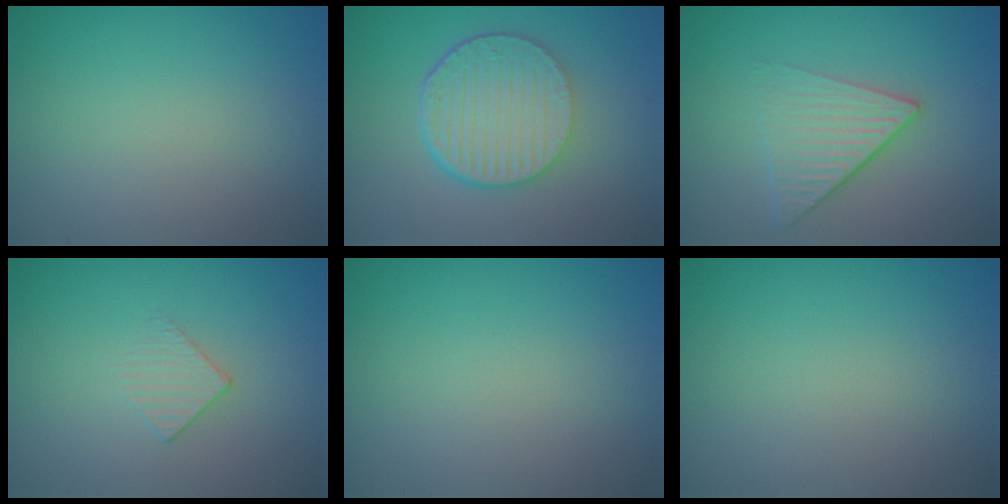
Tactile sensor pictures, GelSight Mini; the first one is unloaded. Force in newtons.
{"total": 6.7, "press": 4.5, "slide": 5.0}
{"total": 3.5, "press": 2.8, "slide": 2.2}
{"total": 1.2, "press": 0.5, "slide": 1.1}
{"total": 0.0}
{"total": 0.0}